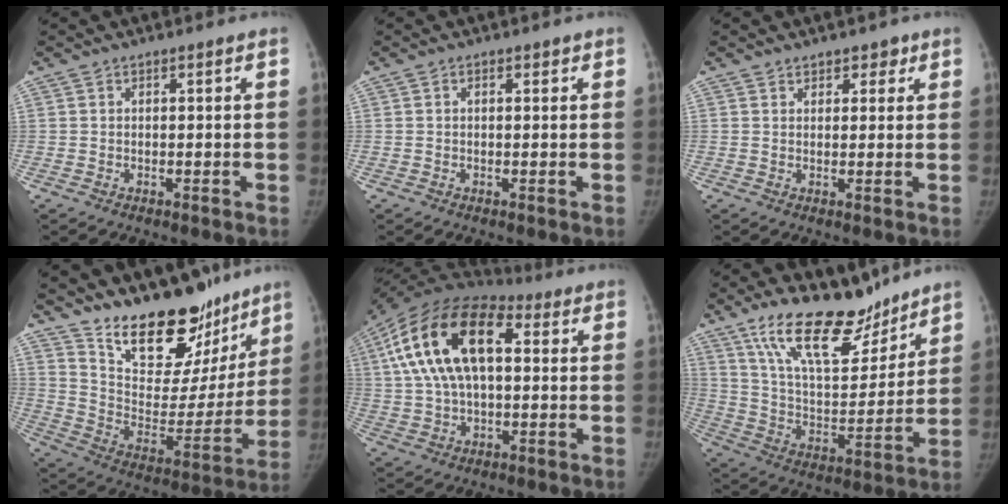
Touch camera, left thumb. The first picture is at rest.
{"total": 0.7, "force": [0.3, 0.5, 0.4], "torque": [0.001, 0.001, 0.001]}
{"total": 2.7, "force": [1.8, 1.8, 0.7], "torque": [0.024, -0.009, 0.021]}
{"total": 23.9, "force": [18.5, 10.8, 10.6], "torque": [-0.111, -0.113, 0.288]}
{"total": 21.1, "force": [5.0, 11.5, 17.0], "torque": [-0.313, 0.030, 0.075]}
{"total": 20.2, "force": [15.0, 8.0, 10.9], "torque": [-0.137, -0.084, 0.261]}